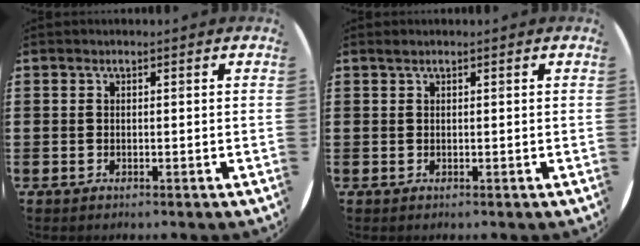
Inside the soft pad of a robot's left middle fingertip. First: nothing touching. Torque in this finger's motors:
{"motor_torque": [0.13, -0.02, 0.00, -0.01]}